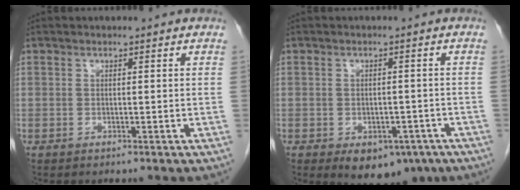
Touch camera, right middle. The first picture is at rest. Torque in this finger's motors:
{"motor_torque": [0.10, -0.09, 0.02, 0.05]}